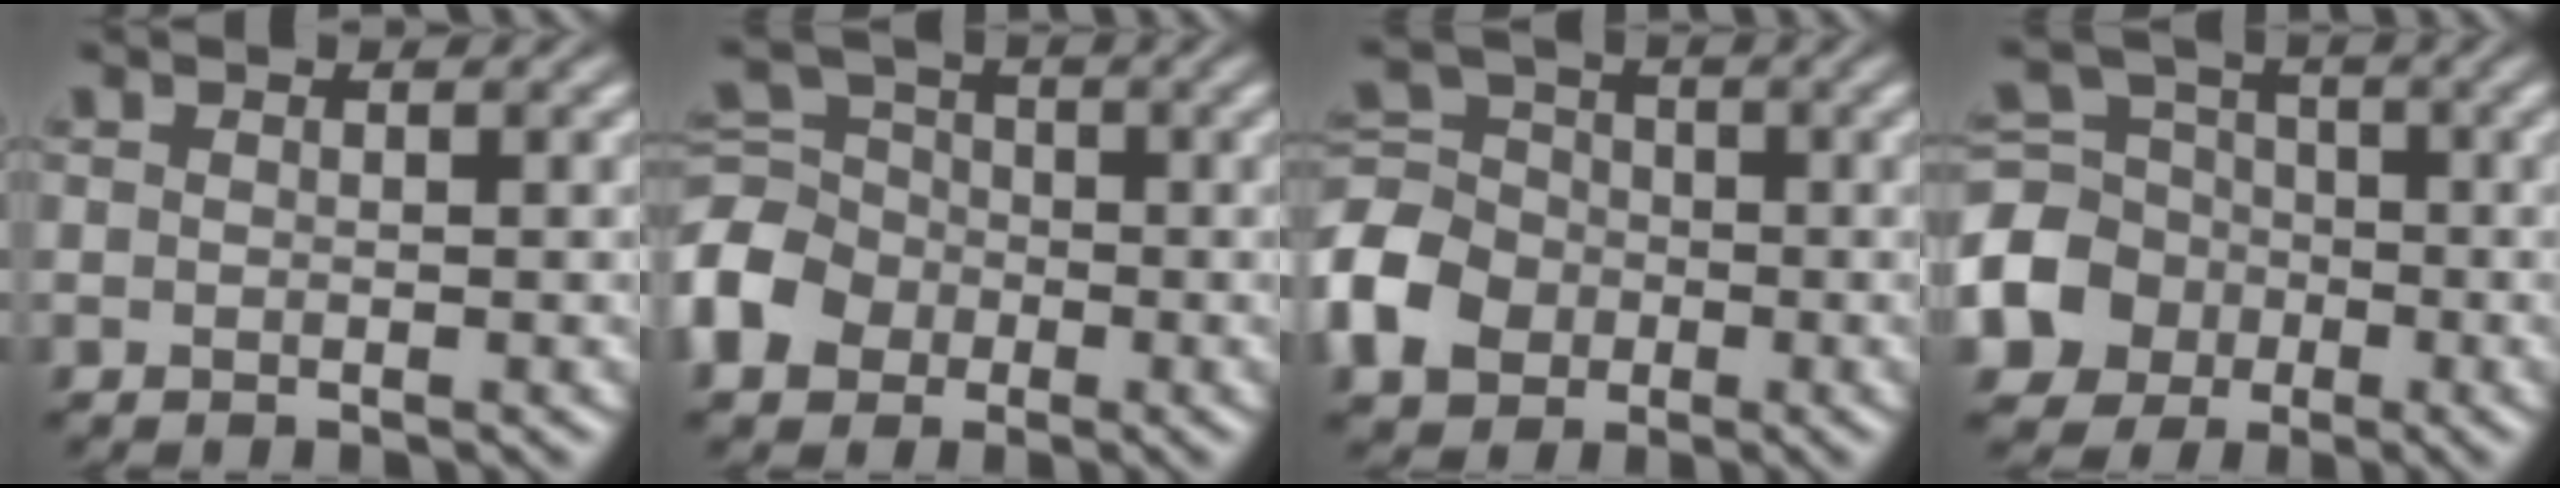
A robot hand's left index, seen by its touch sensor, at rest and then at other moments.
{"total": 6.2, "force": [-2.3, 5.1, 2.7], "torque": [-0.066, 0.013, -0.068]}
{"total": 6.9, "force": [-2.5, 5.6, 3.1], "torque": [-0.076, 0.011, -0.073]}
{"total": 6.4, "force": [-2.1, 5.6, 2.3], "torque": [-0.059, 0.002, -0.054]}